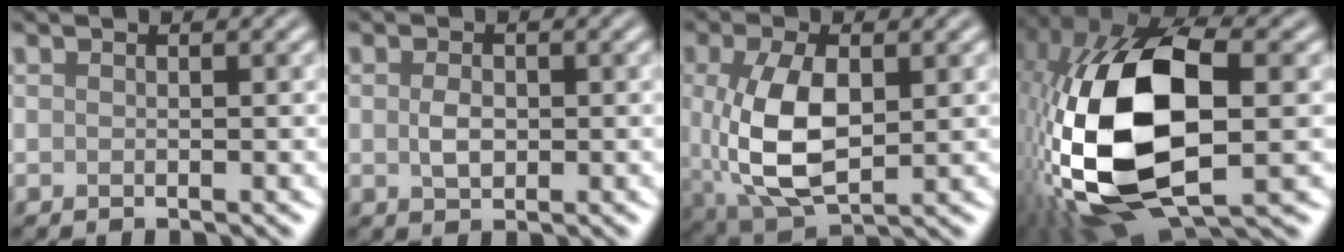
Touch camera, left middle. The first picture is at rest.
{"total": 1.7, "force": [0.1, 1.2, 1.2], "torque": [-0.027, 0.003, 0.001]}
{"total": 7.7, "force": [0.2, 4.2, 6.5], "torque": [-0.150, -0.006, 0.011]}
{"total": 16.8, "force": [-1.6, 8.9, 14.1], "torque": [-0.312, -0.005, -0.024]}